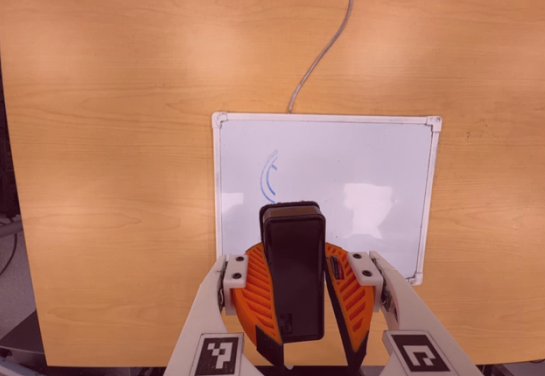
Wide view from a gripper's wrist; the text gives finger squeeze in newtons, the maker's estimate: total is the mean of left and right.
{"total": 12.3, "left": 11.6, "right": 12.9}